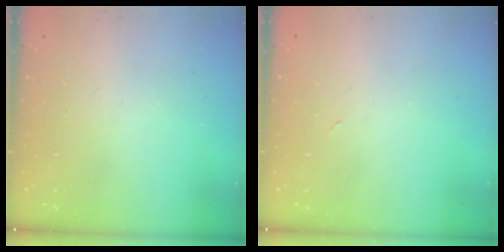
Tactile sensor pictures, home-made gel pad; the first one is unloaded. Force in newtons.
{"total": 2.9, "press": 2.9, "slide": 0.7}